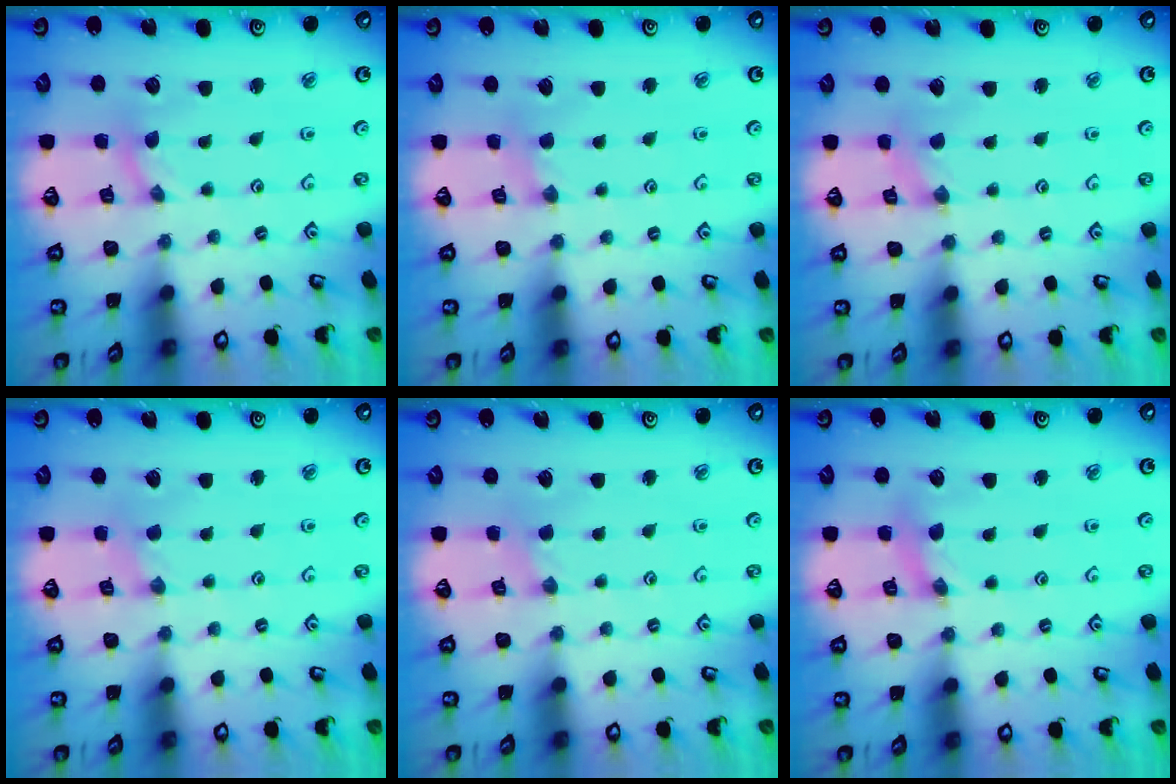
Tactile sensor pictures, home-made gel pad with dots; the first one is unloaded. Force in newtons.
{"total": 1.8, "press": 1.7, "slide": 0.4}
{"total": 0.0}
{"total": 0.0}
{"total": 0.0}
{"total": 1.7, "press": 1.7, "slide": 0.2}